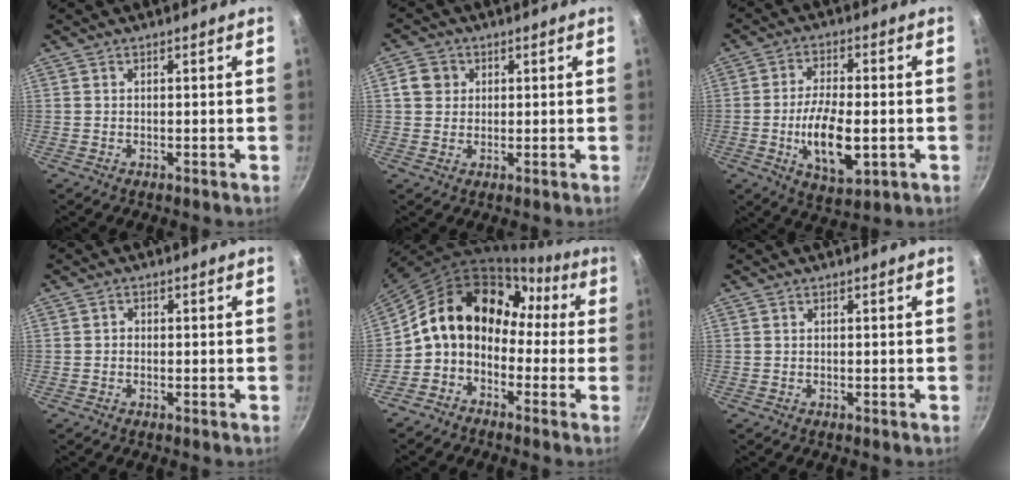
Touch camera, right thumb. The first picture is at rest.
{"total": 4.3, "force": [1.1, 3.9, 1.5], "torque": [-0.004, 0.005, 0.014]}
{"total": 12.1, "force": [-2.5, 5.4, 10.6], "torque": [-0.185, 0.005, -0.037]}
{"total": 0.8, "force": [-0.3, 0.7, 0.3], "torque": [-0.002, 0.003, -0.008]}
{"total": 15.3, "force": [-0.5, 11.8, 9.7], "torque": [-0.139, 0.062, -0.029]}
{"total": 0.0}